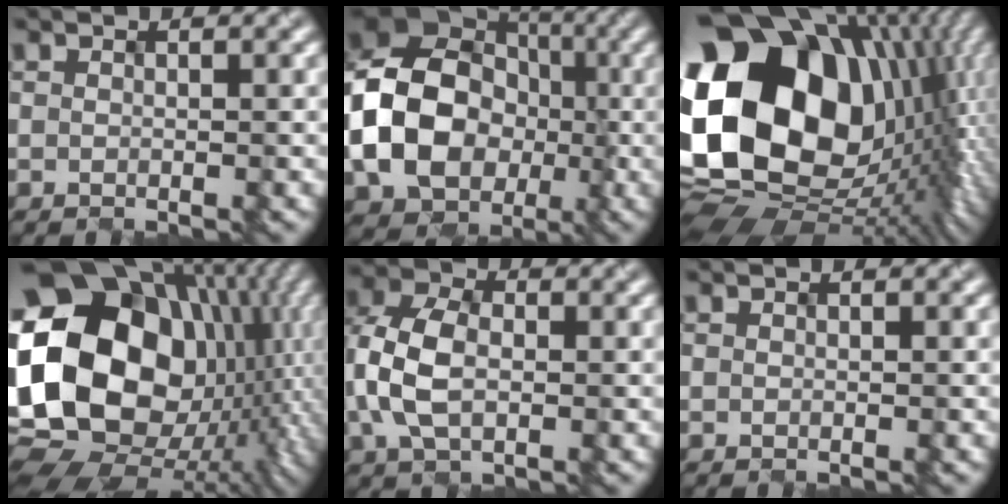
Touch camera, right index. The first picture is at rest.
{"total": 12.8, "force": [-2.2, 10.2, 7.4], "torque": [-0.147, 0.009, -0.050]}
{"total": 22.2, "force": [1.8, 16.6, 14.6], "torque": [-0.323, -0.027, 0.063]}
{"total": 22.6, "force": [1.2, 18.0, 13.6], "torque": [-0.286, -0.024, 0.021]}
{"total": 6.0, "force": [-0.8, 4.1, 4.3], "torque": [-0.107, 0.004, -0.020]}
{"total": 0.0}